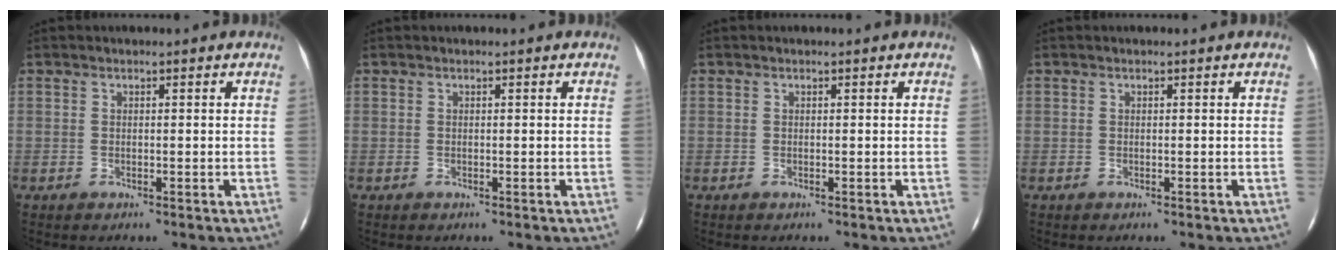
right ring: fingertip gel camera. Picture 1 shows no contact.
{"total": 0.0}
{"total": 0.0}
{"total": 0.0}